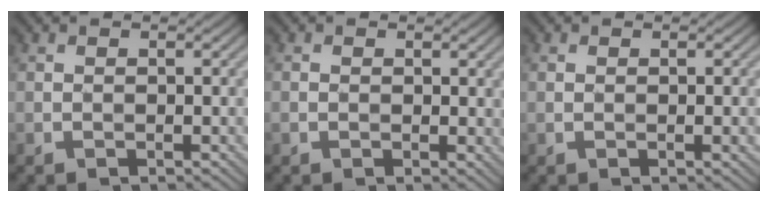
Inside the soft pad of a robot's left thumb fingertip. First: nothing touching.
{"total": 2.3, "force": [0.2, 1.5, 1.7], "torque": [-0.031, -0.003, 0.006]}
{"total": 1.3, "force": [-0.1, 0.1, 1.3], "torque": [-0.030, 0.000, 0.000]}